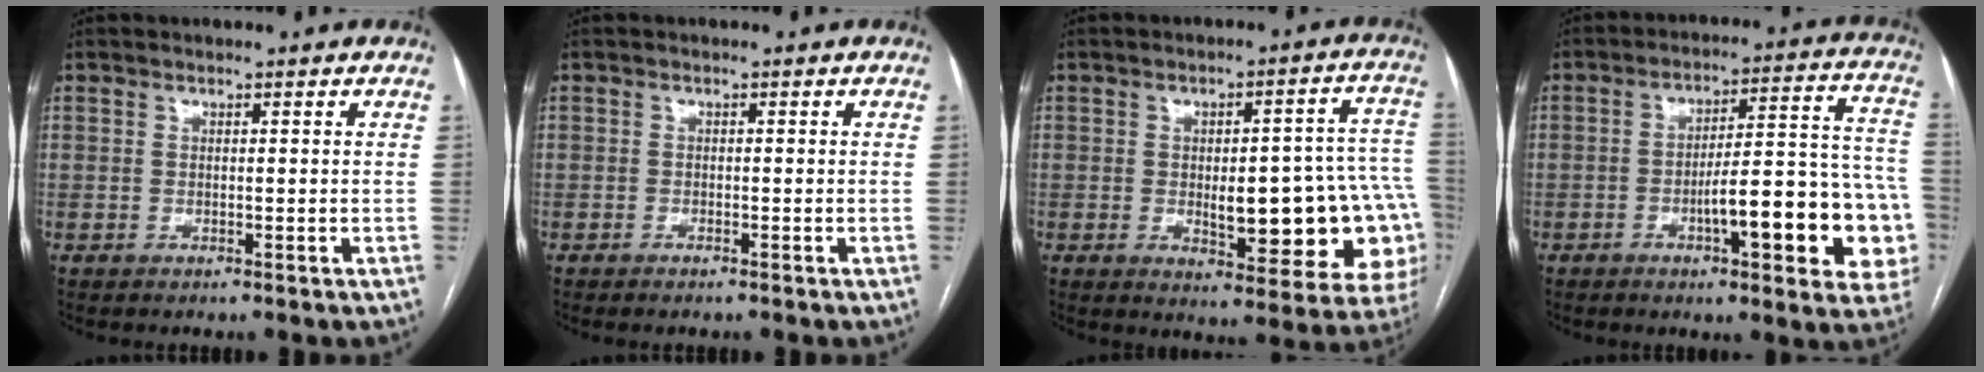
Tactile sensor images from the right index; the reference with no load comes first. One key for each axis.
{"total": 0.8, "fx": -0.7, "fy": 0.1, "fz": 0.4, "tx": -0.009, "ty": -0.001, "tz": -0.009}
{"total": 18.6, "fx": -3.3, "fy": 5.8, "fz": 17.4, "tx": -0.133, "ty": 0.034, "tz": -0.018}
{"total": 18.1, "fx": -5.6, "fy": 3.7, "fz": 16.8, "tx": -0.157, "ty": 0.040, "tz": -0.065}